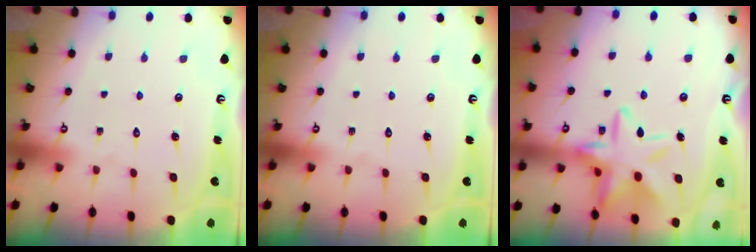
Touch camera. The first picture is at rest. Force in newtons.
{"total": 0.0}
{"total": 16.4, "press": 16.4, "slide": 1.2}